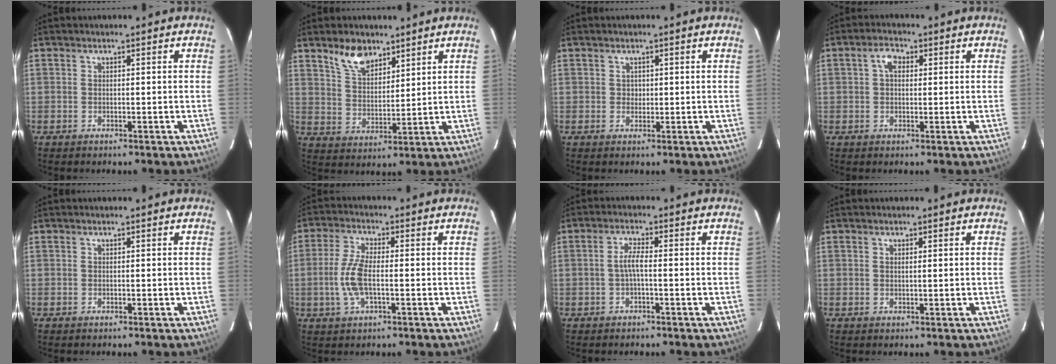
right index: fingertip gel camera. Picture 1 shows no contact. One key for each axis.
{"total": 7.6, "fx": 5.5, "fy": 3.7, "fz": 3.7, "tx": -0.066, "ty": 0.010, "tz": 0.108}
{"total": 1.2, "fx": 0.3, "fy": 1.1, "fz": 0.1, "tx": 0.004, "ty": 0.003, "tz": 0.005}
{"total": 3.2, "fx": 0.8, "fy": 2.1, "fz": 2.2, "tx": -0.040, "ty": 0.012, "tz": 0.013}
{"total": 0.0}
{"total": 7.1, "fx": -1.3, "fy": 2.6, "fz": 6.5, "tx": -0.143, "ty": 0.001, "tz": -0.026}
{"total": 2.6, "fx": -0.7, "fy": 0.2, "fz": 2.5, "tx": -0.051, "ty": 0.005, "tz": -0.013}
{"total": 0.7, "fx": 0.4, "fy": 0.1, "fz": 0.5, "tx": -0.012, "ty": 0.001, "tz": 0.007}